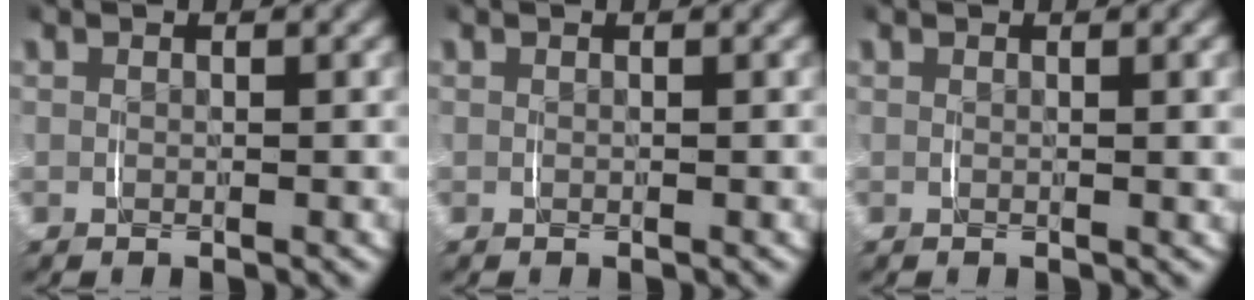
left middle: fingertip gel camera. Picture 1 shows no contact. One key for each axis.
{"total": 0.0}
{"total": 0.9, "fx": 0.4, "fy": -0.3, "fz": 0.7, "tx": -0.010, "ty": 0.000, "tz": 0.006}